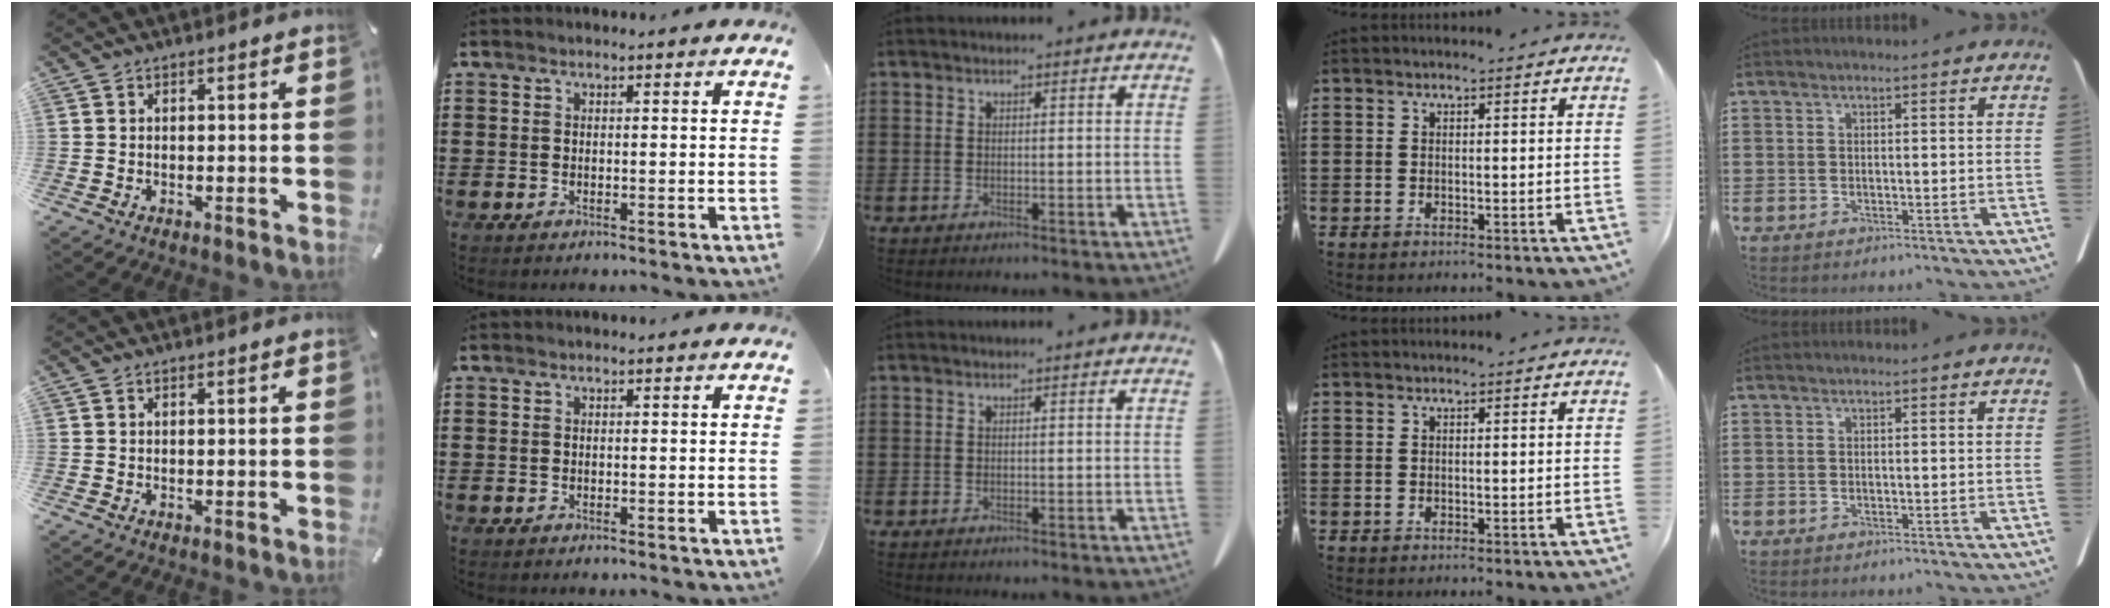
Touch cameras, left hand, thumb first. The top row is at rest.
{}